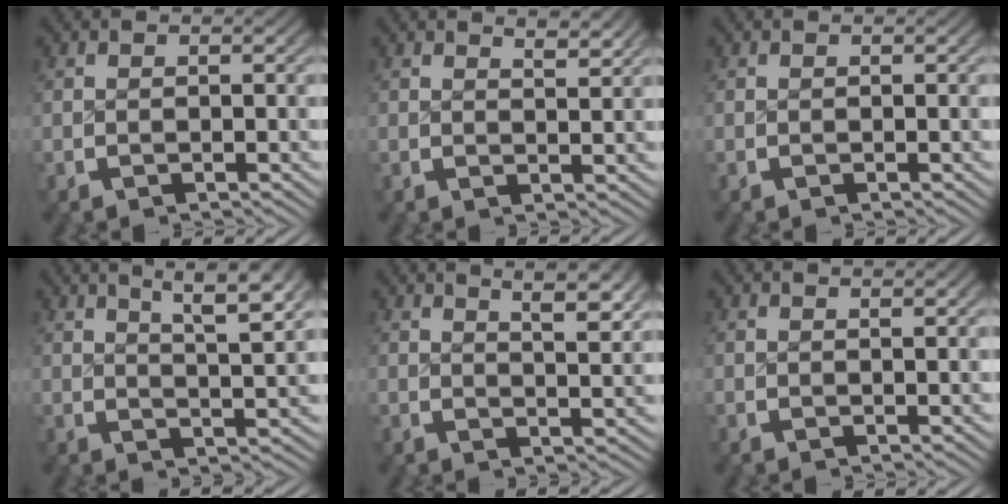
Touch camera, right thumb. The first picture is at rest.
{"total": 2.1, "force": [1.7, 0.3, 1.1], "torque": [-0.012, -0.005, 0.030]}
{"total": 0.0}
{"total": 6.7, "force": [3.8, 2.3, 5.0], "torque": [-0.062, 0.010, 0.055]}
{"total": 4.7, "force": [2.7, 1.2, 3.6], "torque": [-0.044, 0.002, 0.043]}
{"total": 0.6, "force": [0.5, -0.1, 0.4], "torque": [-0.007, 0.000, 0.010]}